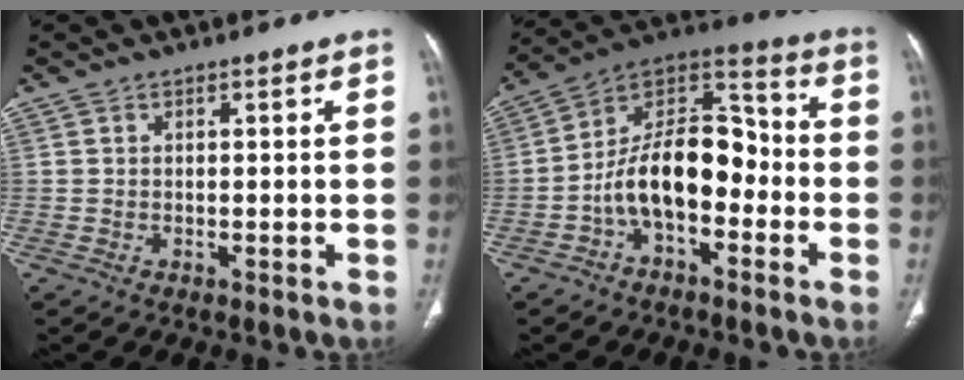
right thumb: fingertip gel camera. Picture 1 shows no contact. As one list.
[{"total": 15.7, "force": [-4.0, 8.9, 12.3], "torque": [-0.186, 0.068, -0.078]}]